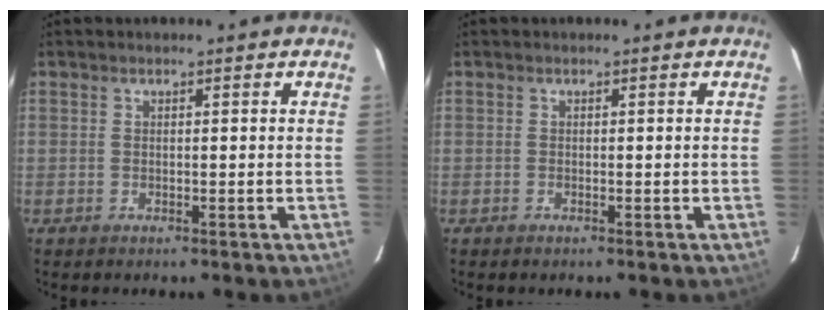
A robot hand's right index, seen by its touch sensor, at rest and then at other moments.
{"total": 0.0}